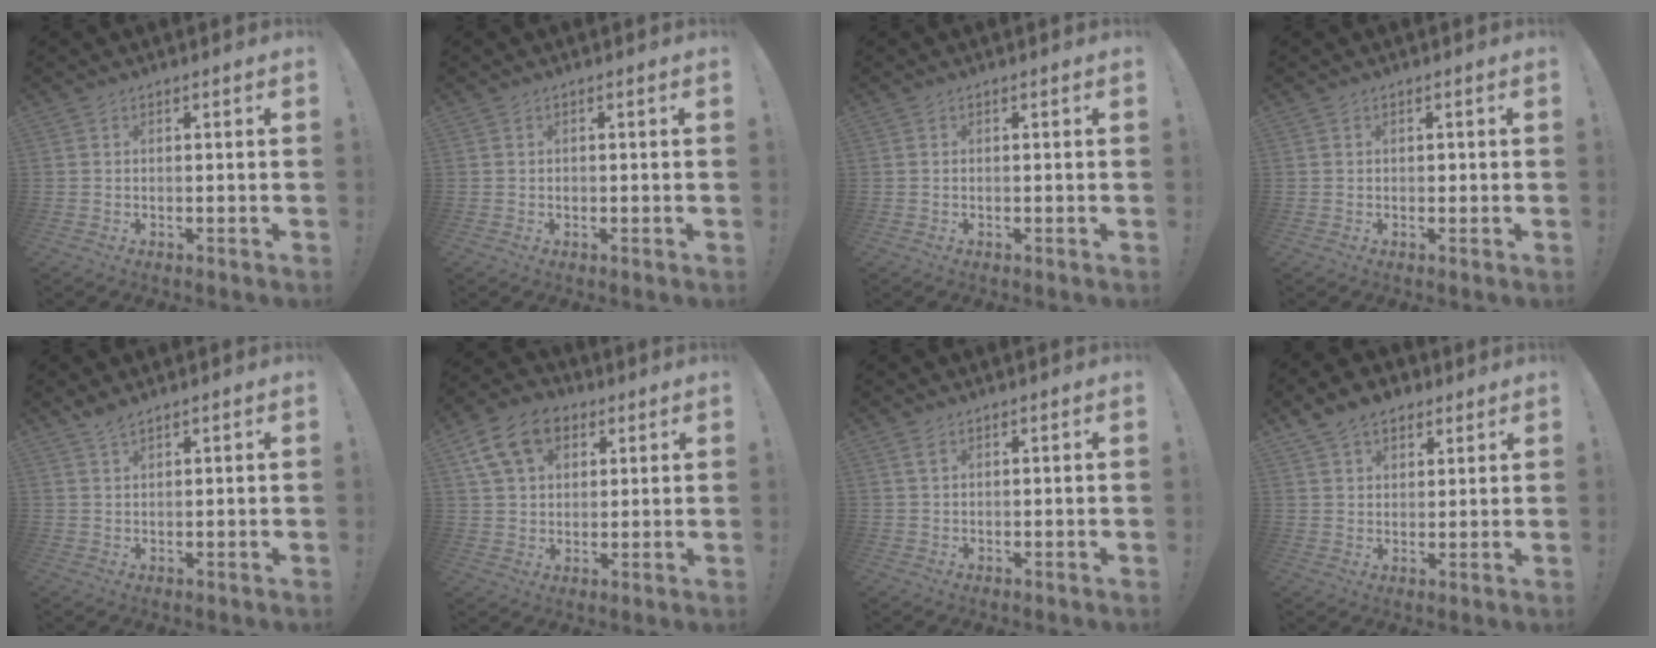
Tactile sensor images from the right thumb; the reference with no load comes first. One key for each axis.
{"total": 0.6, "fx": -0.2, "fy": 0.6, "fz": 0.1, "tx": -0.003, "ty": 0.003, "tz": -0.004}
{"total": 0.0}
{"total": 0.8, "fx": -0.2, "fy": 0.7, "fz": 0.4, "tx": -0.010, "ty": 0.005, "tz": -0.004}
{"total": 2.6, "fx": 2.1, "fy": 0.6, "fz": 1.4, "tx": -0.027, "ty": -0.009, "tz": 0.036}
{"total": 14.3, "fx": 6.5, "fy": 10.1, "fz": 7.7, "tx": -0.123, "ty": -0.018, "tz": 0.128}
{"total": 1.8, "fx": 1.0, "fy": 0.8, "fz": 1.2, "tx": -0.019, "ty": -0.001, "tz": 0.017}
{"total": 8.0, "fx": 5.3, "fy": 5.2, "fz": 2.8, "tx": -0.045, "ty": -0.020, "tz": 0.101}